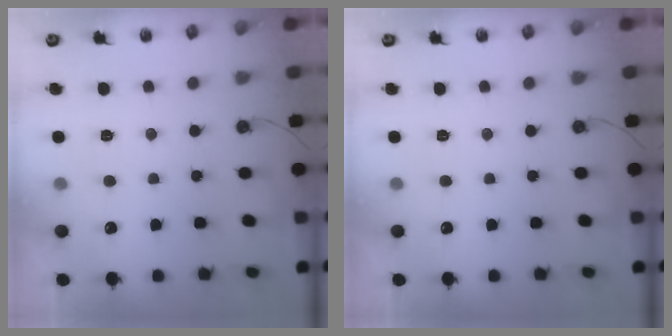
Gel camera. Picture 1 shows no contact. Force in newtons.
{"total": 0.0}